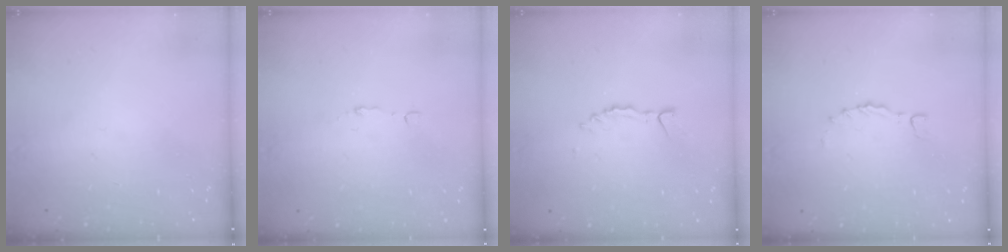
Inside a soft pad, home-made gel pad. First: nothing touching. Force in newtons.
{"total": 2.9, "press": 2.8, "slide": 0.7}
{"total": 1.3, "press": 1.3, "slide": 0.1}
{"total": 0.0}